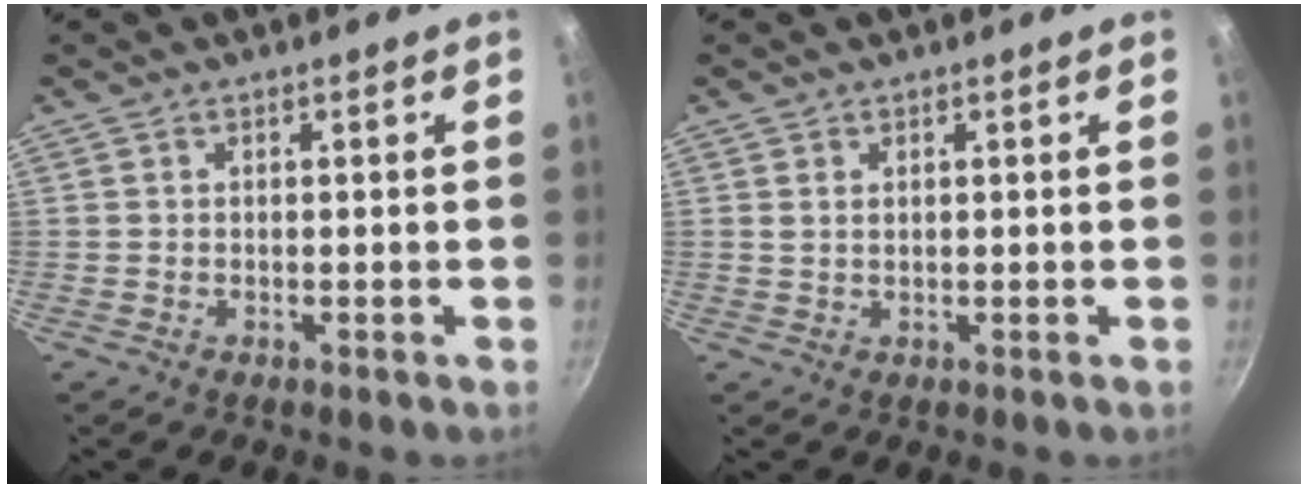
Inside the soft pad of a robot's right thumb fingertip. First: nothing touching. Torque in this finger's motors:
{"motor_torque": [-0.36, -0.02, -0.19, -0.11, -0.03]}